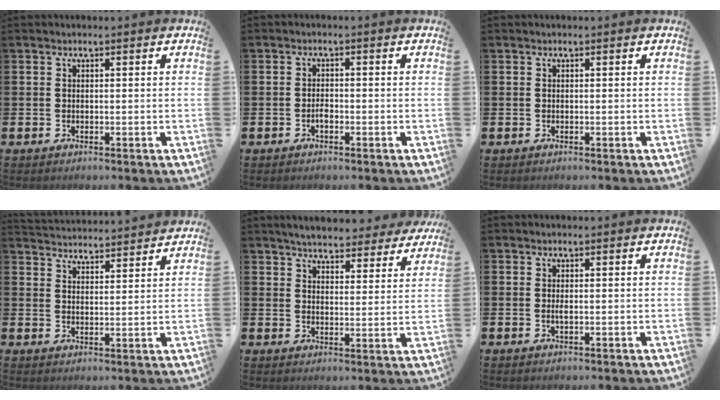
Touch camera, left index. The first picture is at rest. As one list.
[{"total": 1.4, "force": [-0.6, 0.7, 1.0], "torque": [-0.017, 0.000, -0.012]}, {"total": 0.0}, {"total": 4.0, "force": [4.0, 0.1, -0.4], "torque": [-0.005, -0.032, 0.071]}, {"total": 5.3, "force": [5.2, 1.0, 0.9], "torque": [-0.036, -0.029, 0.090]}, {"total": 0.7, "force": [0.0, 0.1, 0.7], "torque": [-0.012, -0.002, -0.001]}]